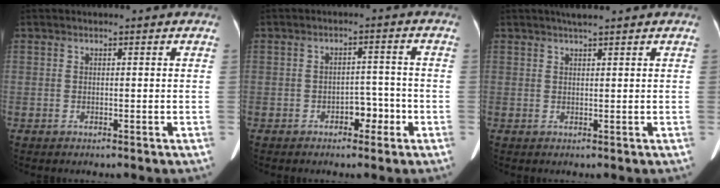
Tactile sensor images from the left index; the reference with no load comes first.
{"total": 3.4, "force": [-1.9, 1.9, 2.1], "torque": [-0.022, 0.012, -0.027]}
{"total": 2.6, "force": [2.1, 0.1, 1.5], "torque": [-0.023, 0.011, 0.034]}